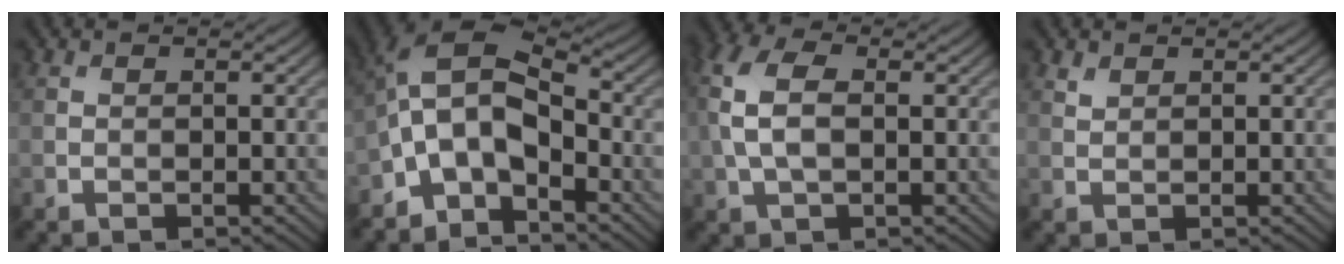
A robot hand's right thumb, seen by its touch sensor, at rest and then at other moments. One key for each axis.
{"total": 10.0, "fx": -4.1, "fy": 5.3, "fz": 7.4, "tx": -0.141, "ty": 0.009, "tz": -0.096}
{"total": 6.3, "fx": 0.4, "fy": 3.6, "fz": 5.2, "tx": -0.135, "ty": 0.012, "tz": 0.000}
{"total": 1.1, "fx": 0.9, "fy": 0.5, "fz": 0.4, "tx": -0.013, "ty": -0.002, "tz": 0.021}